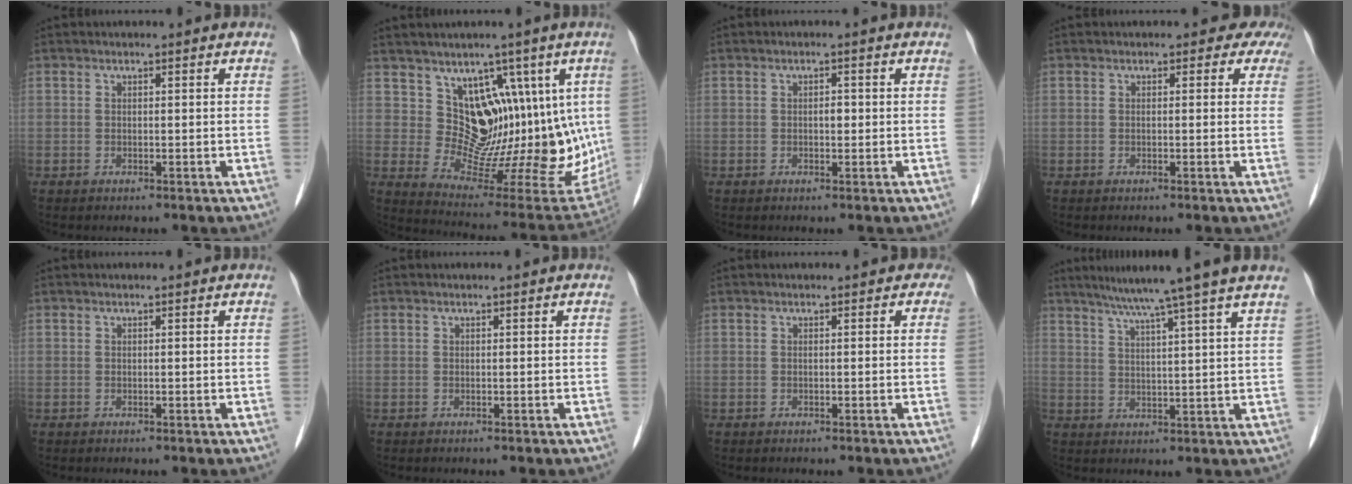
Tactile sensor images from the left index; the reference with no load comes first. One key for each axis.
{"total": 13.9, "fx": 5.1, "fy": 8.0, "fz": 10.1, "tx": -0.130, "ty": 0.005, "tz": 0.106}
{"total": 1.1, "fx": 0.0, "fy": 0.7, "fz": 0.9, "tx": -0.016, "ty": 0.002, "tz": 0.000}
{"total": 2.6, "fx": 1.7, "fy": 1.8, "fz": 0.5, "tx": 0.015, "ty": -0.004, "tz": -0.008}
{"total": 0.0}
{"total": 0.0}
{"total": 0.7, "fx": 0.0, "fy": 0.7, "fz": 0.1, "tx": 0.012, "ty": 0.007, "tz": -0.010}
{"total": 11.0, "fx": 8.8, "fy": -2.3, "fz": 6.2, "tx": -0.097, "ty": 0.005, "tz": 0.118}